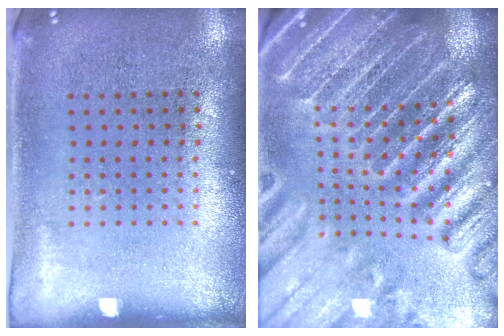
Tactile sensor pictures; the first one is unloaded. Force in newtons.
{"total": 4.8, "press": 4.3, "slide": 2.1}